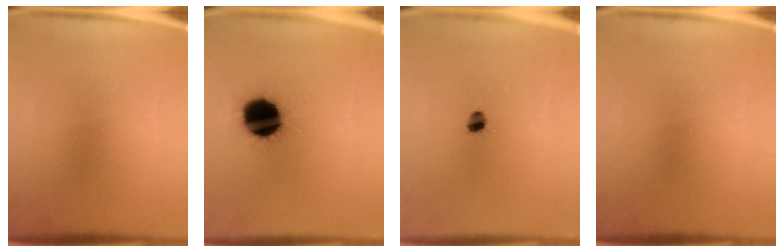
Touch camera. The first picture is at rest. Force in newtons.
{"total": 17.1}
{"total": 2.3}
{"total": 0.0}